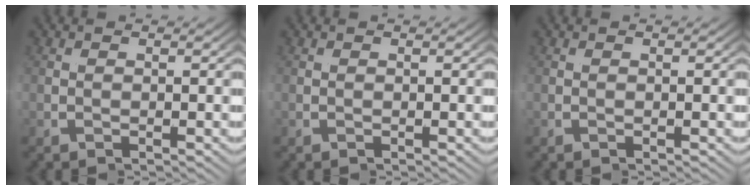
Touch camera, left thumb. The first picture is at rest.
{"total": 0.0}
{"total": 0.0}